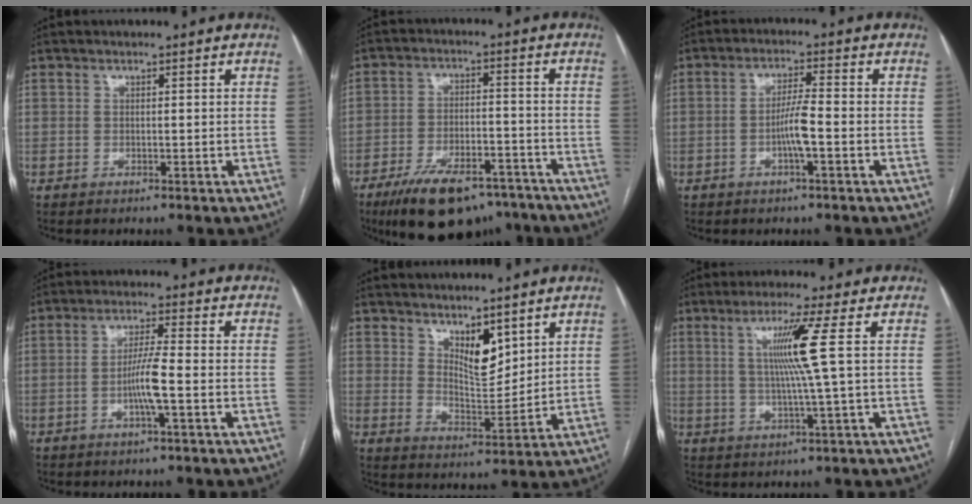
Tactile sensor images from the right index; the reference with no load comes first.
{"total": 15.9, "force": [-12.1, 5.8, 8.6], "torque": [-0.134, 0.007, -0.189]}
{"total": 4.6, "force": [-1.4, 0.1, 4.4], "torque": [-0.088, 0.003, -0.027]}
{"total": 5.4, "force": [-1.5, -0.1, 5.2], "torque": [-0.105, 0.000, -0.030]}
{"total": 6.1, "force": [3.9, 2.2, 4.1], "torque": [-0.075, -0.014, 0.076]}
{"total": 7.3, "force": [1.6, -2.2, 6.8], "torque": [-0.131, -0.003, 0.037]}